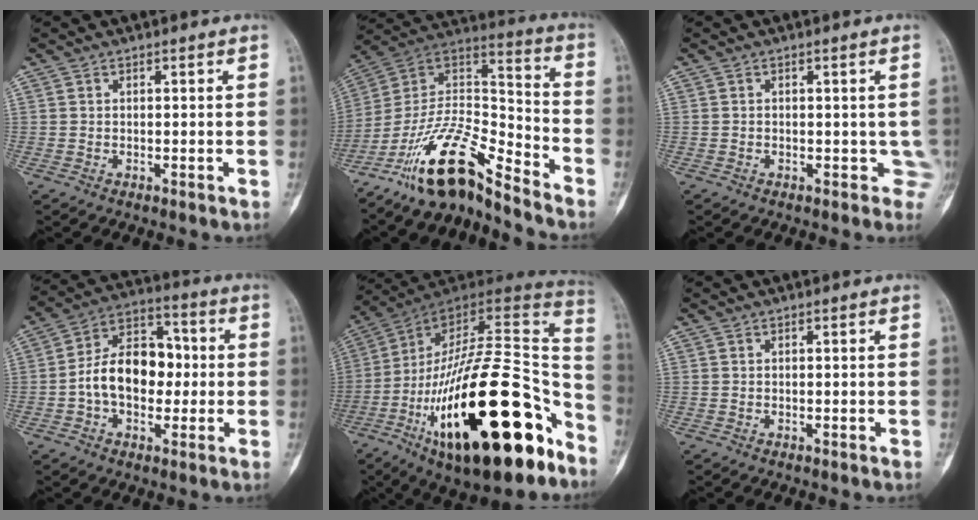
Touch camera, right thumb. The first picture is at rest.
{"total": 16.7, "force": [-13.0, 4.3, 9.5], "torque": [-0.161, 0.103, -0.243]}
{"total": 2.2, "force": [-0.4, 1.8, 1.2], "torque": [0.008, 0.003, -0.006]}
{"total": 14.1, "force": [-1.0, 9.5, 10.4], "torque": [-0.149, 0.042, -0.024]}
{"total": 36.0, "force": [-15.5, 14.0, 29.4], "torque": [-0.432, 0.057, -0.244]}
{"total": 0.0}